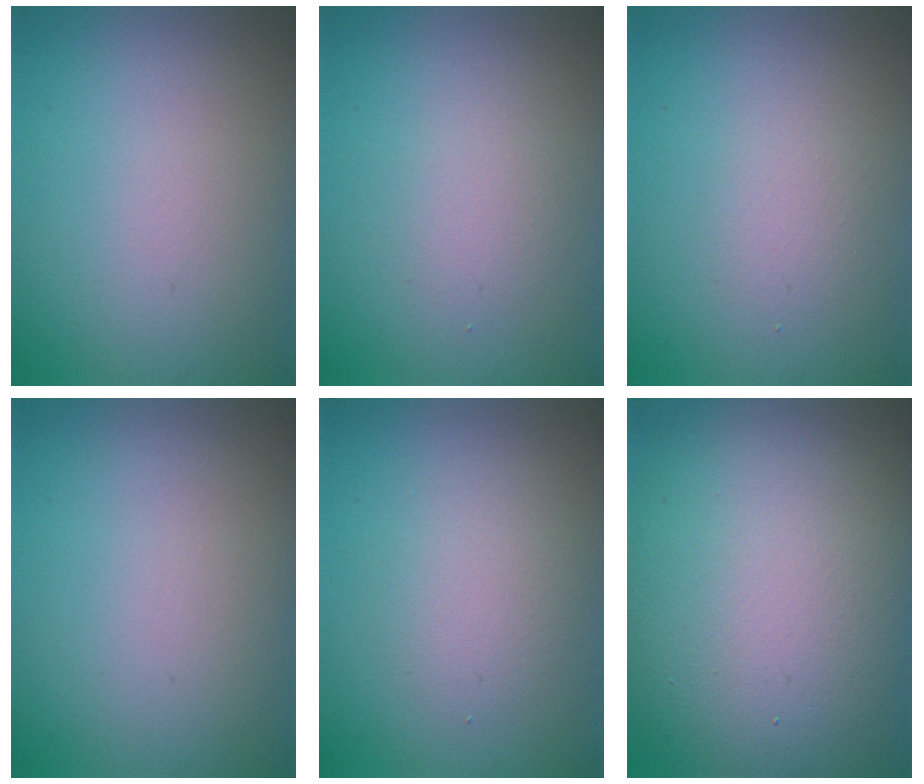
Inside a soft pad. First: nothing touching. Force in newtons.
{"total": 1.5, "press": 1.5, "slide": 0.1}
{"total": 1.3, "press": 1.3, "slide": 0.1}
{"total": 0.0}
{"total": 2.4, "press": 2.4, "slide": 0.3}
{"total": 16.2, "press": 16.2, "slide": 1.0}